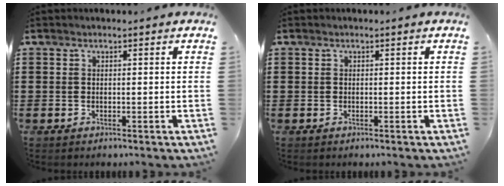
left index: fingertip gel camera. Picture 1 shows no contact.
{"total": 0.0}